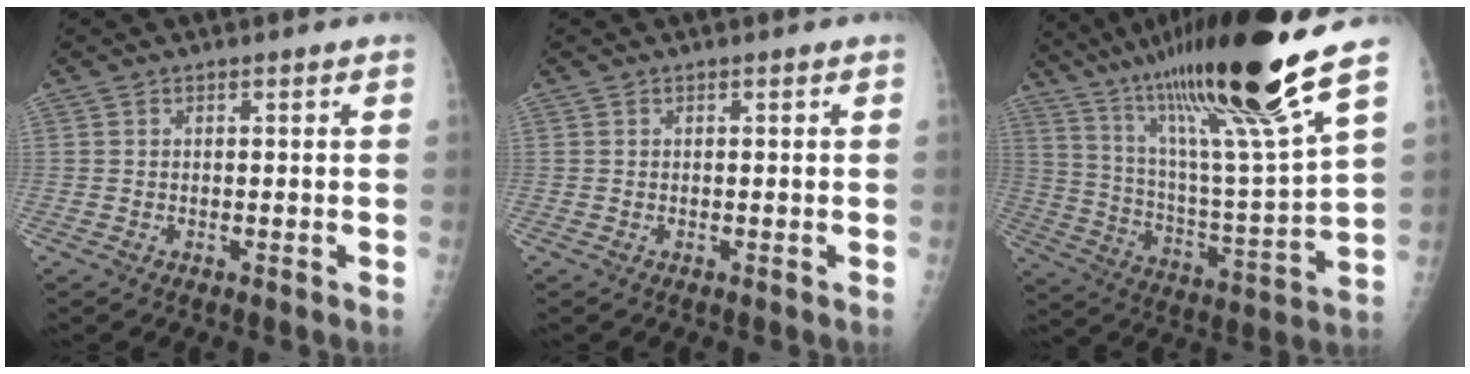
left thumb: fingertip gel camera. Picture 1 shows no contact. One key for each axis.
{"total": 0.0}
{"total": 28.3, "fx": 18.6, "fy": 2.5, "fz": 21.2, "tx": -0.353, "ty": -0.060, "tz": 0.328}